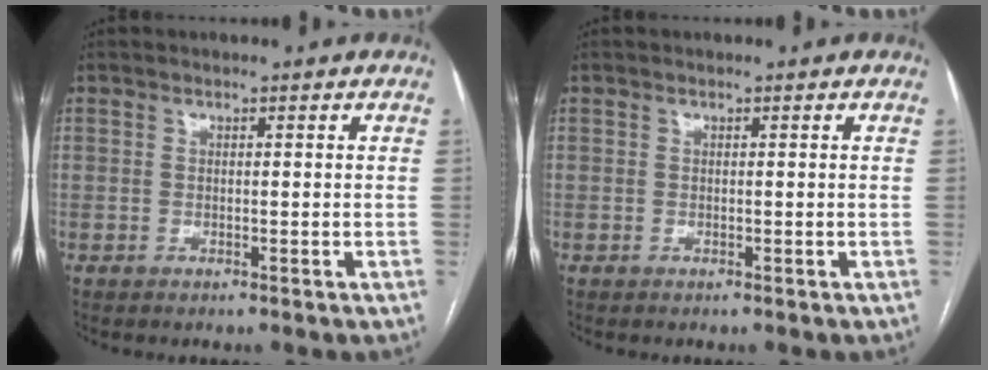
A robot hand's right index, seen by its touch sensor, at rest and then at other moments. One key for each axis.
{"total": 0.0}